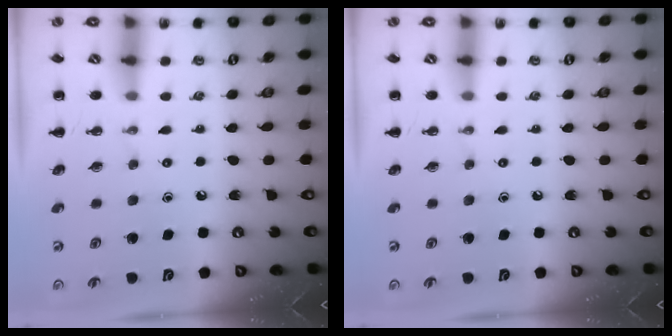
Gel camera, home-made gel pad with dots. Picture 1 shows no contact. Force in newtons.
{"total": 0.0}